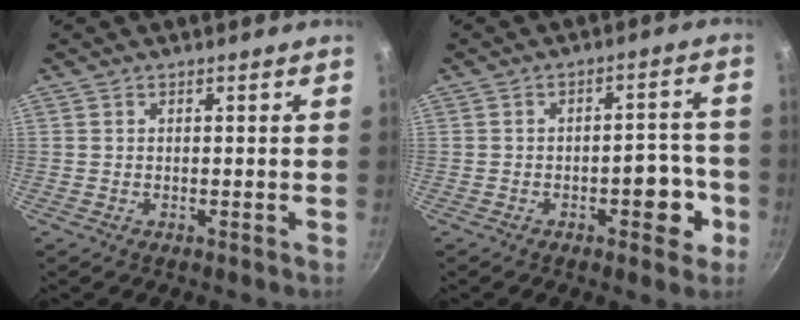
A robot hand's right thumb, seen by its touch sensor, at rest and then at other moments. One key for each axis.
{"total": 7.6, "fx": -3.0, "fy": 3.7, "fz": 5.9, "tx": -0.043, "ty": 0.029, "tz": -0.036}